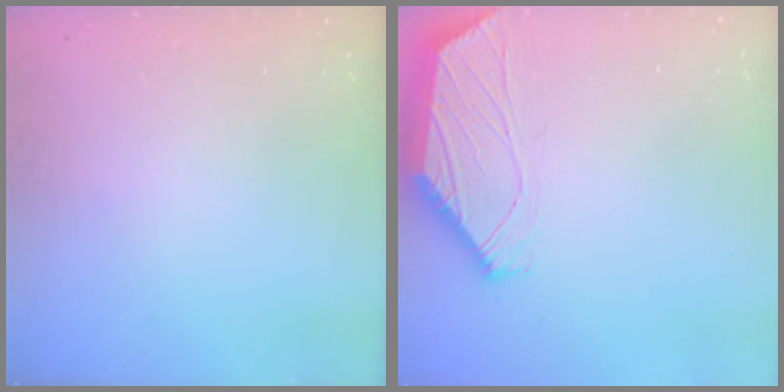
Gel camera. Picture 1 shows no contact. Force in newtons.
{"total": 2.1, "press": 2.1, "slide": 0.5}